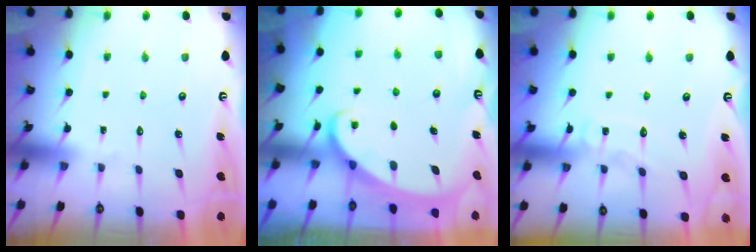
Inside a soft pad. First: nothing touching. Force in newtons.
{"total": 2.0, "press": 2.0, "slide": 0.0}
{"total": 6.5, "press": 6.5, "slide": 0.6}